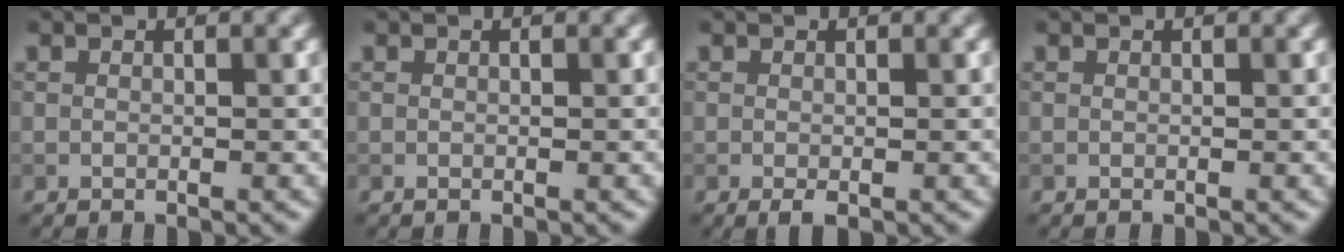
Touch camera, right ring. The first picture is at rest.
{"total": 0.0}
{"total": 0.6, "force": [-0.2, 0.2, 0.5], "torque": [-0.010, -0.003, -0.002]}
{"total": 0.0}